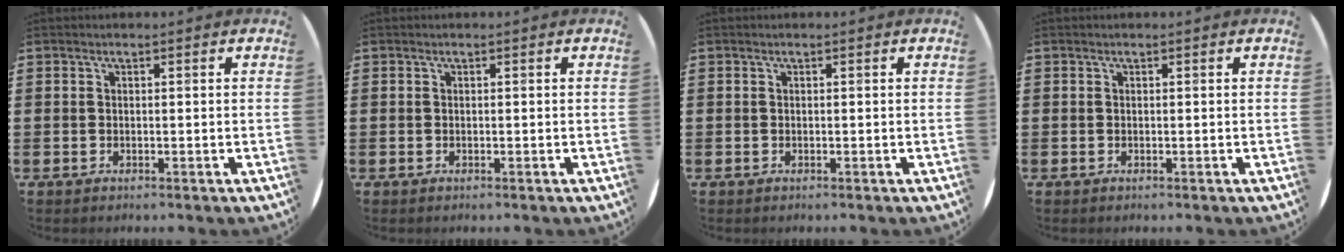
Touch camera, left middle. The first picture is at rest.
{"total": 0.0}
{"total": 0.0}
{"total": 0.0}